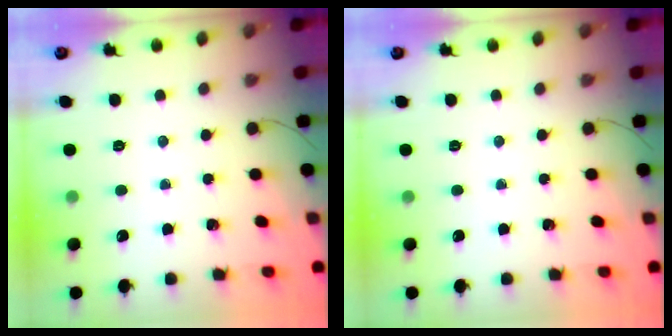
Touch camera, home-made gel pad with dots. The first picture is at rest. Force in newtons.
{"total": 0.0}